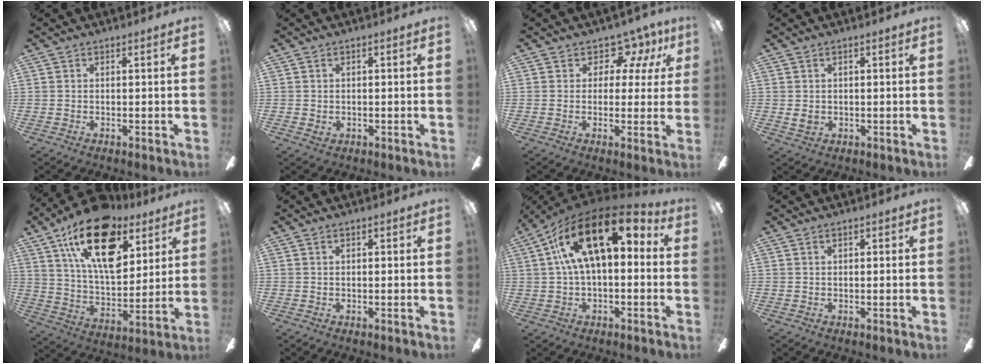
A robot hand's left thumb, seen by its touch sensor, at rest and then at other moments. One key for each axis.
{"total": 1.3, "fx": -0.1, "fy": 1.0, "fz": 0.8, "tx": -0.006, "ty": 0.001, "tz": -0.003}
{"total": 8.0, "fx": 4.9, "fy": 5.2, "fz": 3.6, "tx": -0.057, "ty": -0.025, "tz": 0.090}
{"total": 2.8, "fx": 0.1, "fy": 2.1, "fz": 1.9, "tx": -0.042, "ty": 0.003, "tz": 0.000}
{"total": 23.3, "fx": 12.4, "fy": 12.1, "fz": 15.5, "tx": -0.259, "ty": -0.055, "tz": 0.213}
{"total": 0.9, "fx": 0.4, "fy": 0.4, "fz": 0.7, "tx": -0.014, "ty": 0.003, "tz": 0.007}
{"total": 20.0, "fx": 7.2, "fy": 9.5, "fz": 16.1, "tx": -0.276, "ty": -0.021, "tz": 0.115}
{"total": 1.2, "fx": 0.5, "fy": 0.6, "fz": 0.9, "tx": -0.010, "ty": 0.000, "tz": 0.007}